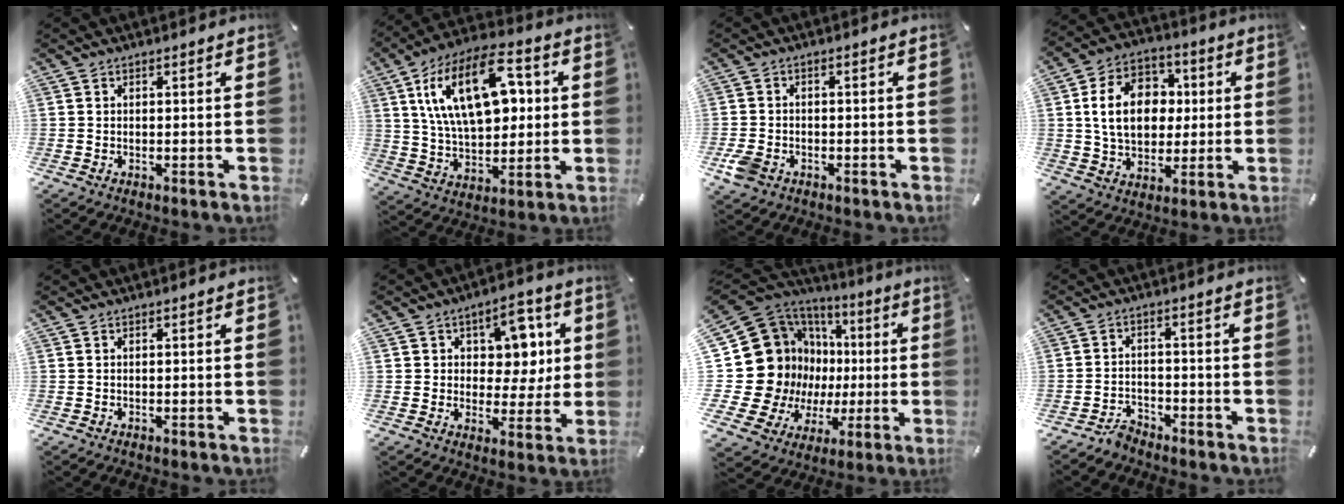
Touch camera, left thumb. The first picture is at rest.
{"total": 21.0, "force": [6.7, 11.9, 16.0], "torque": [-0.299, -0.003, 0.106]}
{"total": 4.3, "force": [-2.2, 3.0, 2.2], "torque": [-0.061, 0.003, -0.046]}
{"total": 15.0, "force": [1.7, 11.8, 9.1], "torque": [-0.166, 0.015, 0.031]}
{"total": 0.0}
{"total": 9.8, "force": [3.4, 7.8, 4.9], "torque": [-0.057, -0.020, 0.058]}
{"total": 25.4, "force": [3.3, 20.5, 14.6], "torque": [-0.295, -0.061, 0.117]}
{"total": 3.8, "force": [-3.4, 1.6, 0.7], "torque": [-0.018, 0.020, -0.069]}